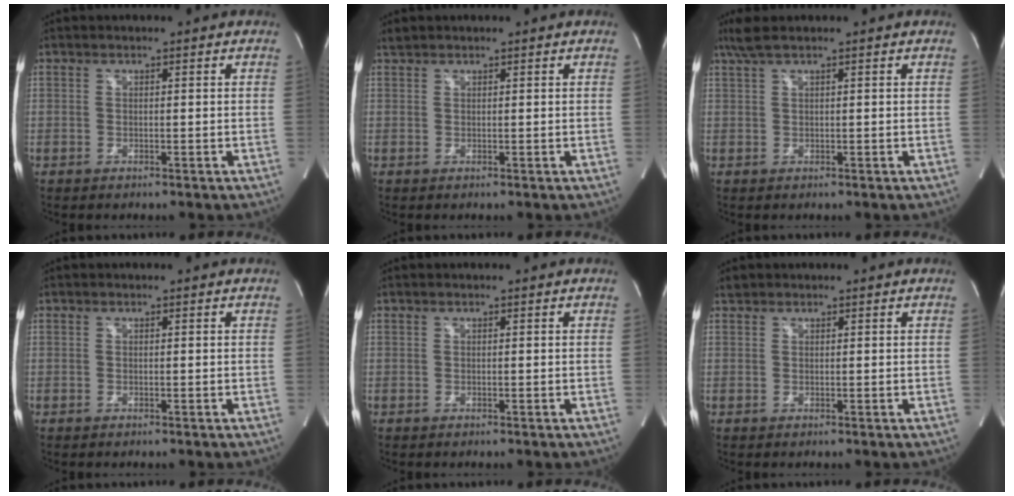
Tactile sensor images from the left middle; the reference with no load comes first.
{"total": 0.8, "force": [0.8, 0.0, 0.0], "torque": [-0.011, 0.009, 0.021]}
{"total": 3.3, "force": [2.4, 0.0, 2.2], "torque": [-0.058, 0.024, 0.053]}
{"total": 0.0}
{"total": 0.0}
{"total": 0.9, "force": [0.8, 0.4, 0.0], "torque": [-0.004, 0.009, 0.014]}